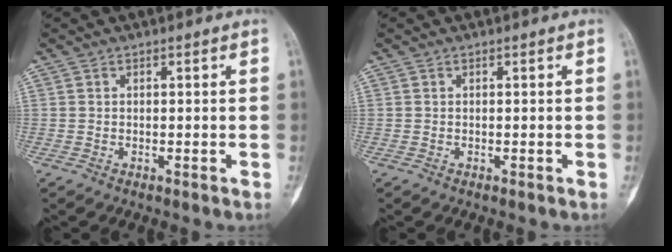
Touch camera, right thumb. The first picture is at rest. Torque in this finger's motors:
{"motor_torque": [0.03, -0.03, 0.05, -0.04, 0.02]}